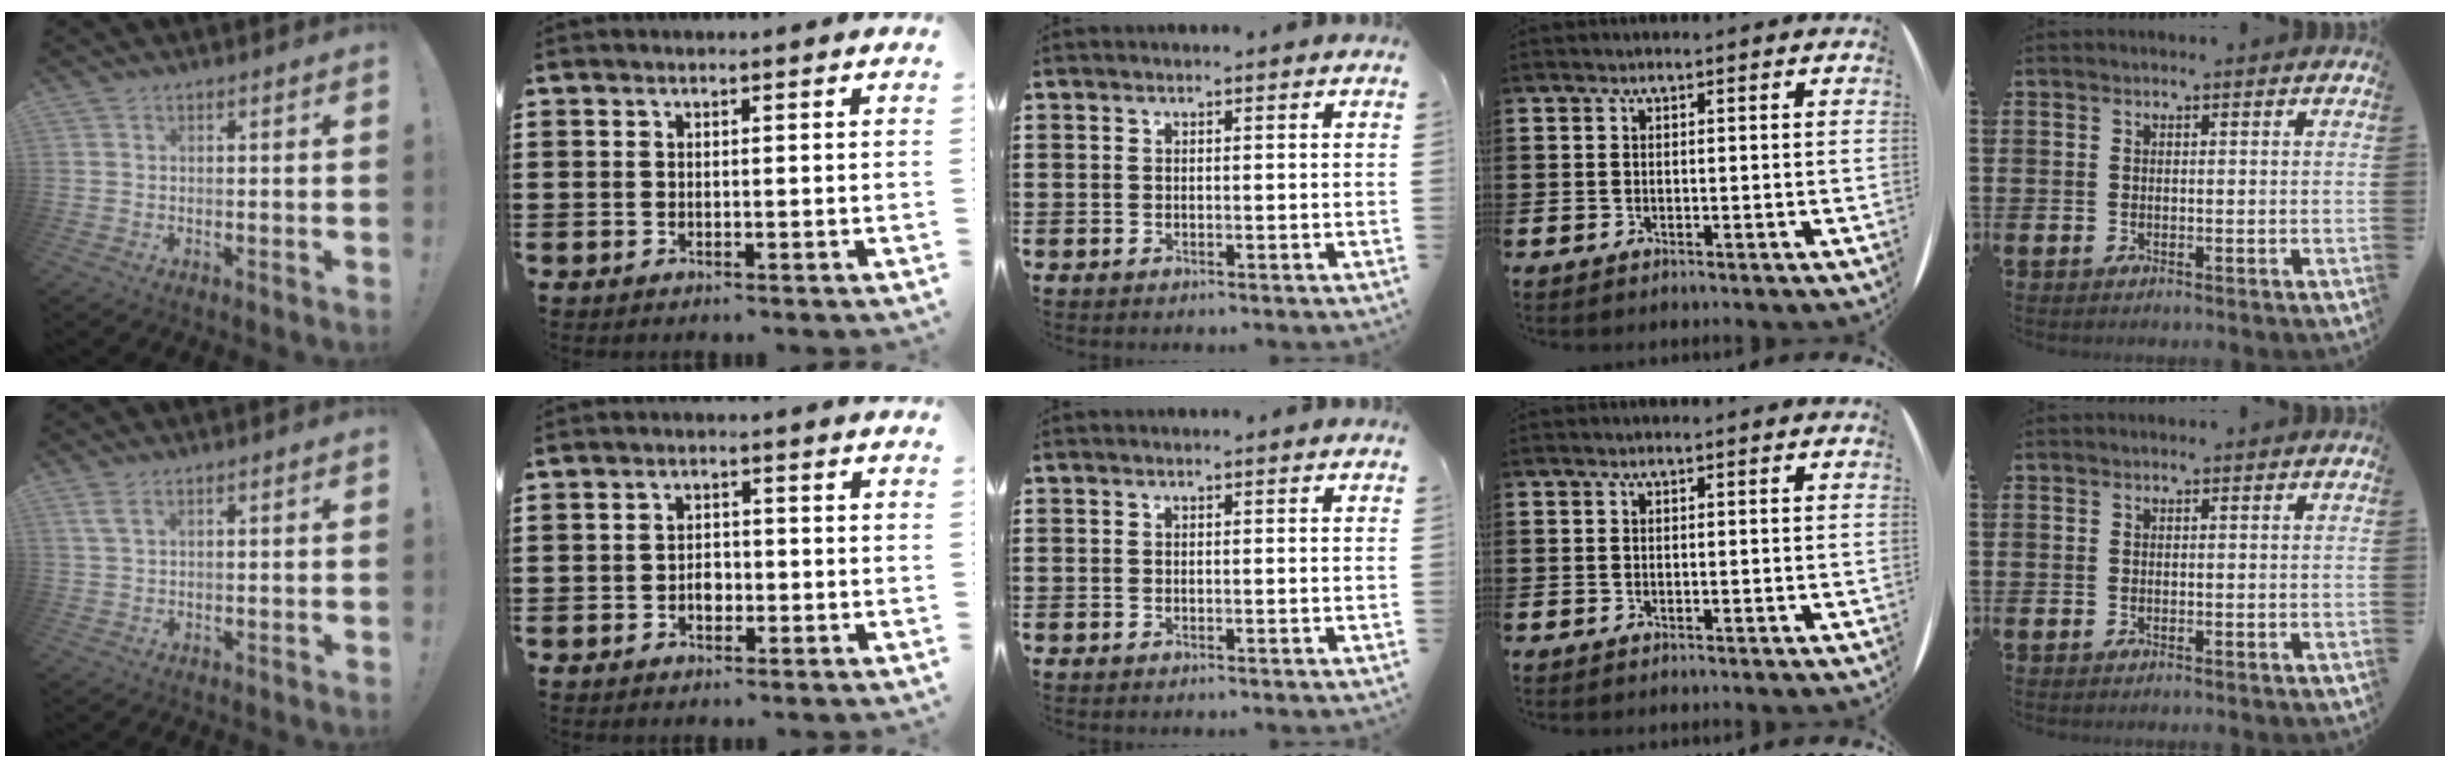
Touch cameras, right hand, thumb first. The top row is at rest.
{"thumb": {"total": 3.0, "force": [1.5, 1.2, 2.3], "torque": [-0.043, -0.001, 0.028]}, "index": {"total": 2.1, "force": [-0.8, 1.4, 1.3], "torque": [-0.027, 0.001, -0.015]}}